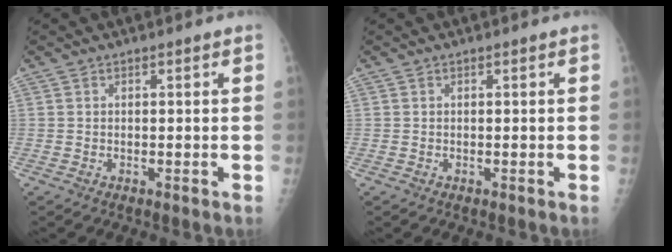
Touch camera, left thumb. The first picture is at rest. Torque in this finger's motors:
{"motor_torque": [0.02, 0.02, -0.03, -0.06, 0.00]}